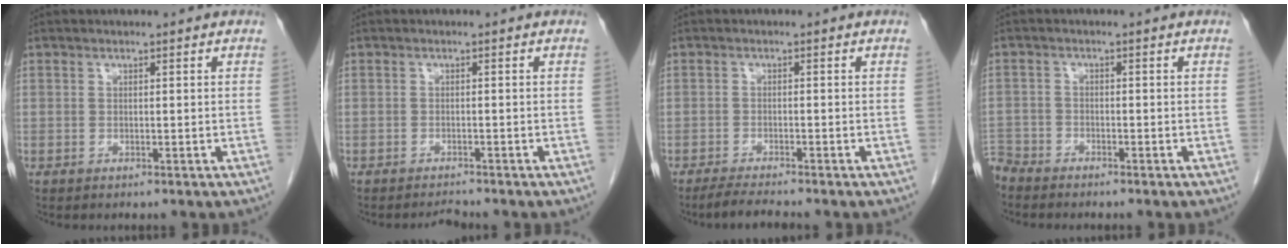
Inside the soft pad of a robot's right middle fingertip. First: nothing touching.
{"total": 1.2, "force": [-1.2, -0.2, -0.1], "torque": [-0.004, -0.010, -0.014]}
{"total": 3.2, "force": [-2.9, -0.3, 1.3], "torque": [-0.034, -0.017, -0.053]}
{"total": 4.3, "force": [-4.2, 1.0, 0.3], "torque": [-0.001, -0.010, -0.081]}